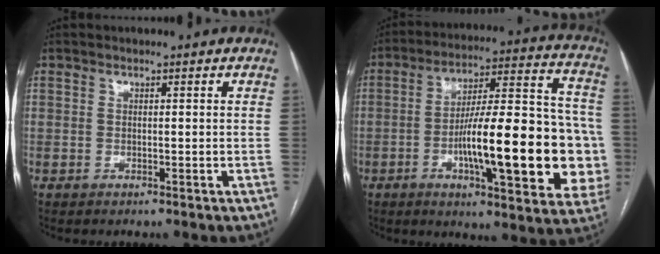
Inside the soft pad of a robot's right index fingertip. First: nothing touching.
{"total": 24.0, "force": [-5.1, 5.0, 22.9], "torque": [-0.274, 0.023, -0.063]}